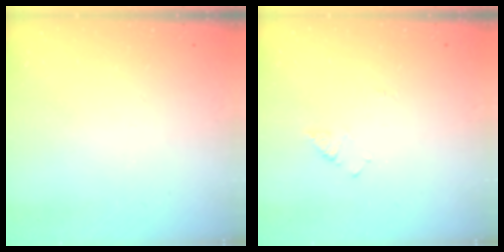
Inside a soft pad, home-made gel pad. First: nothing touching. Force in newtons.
{"total": 3.1, "press": 3.1, "slide": 0.5}